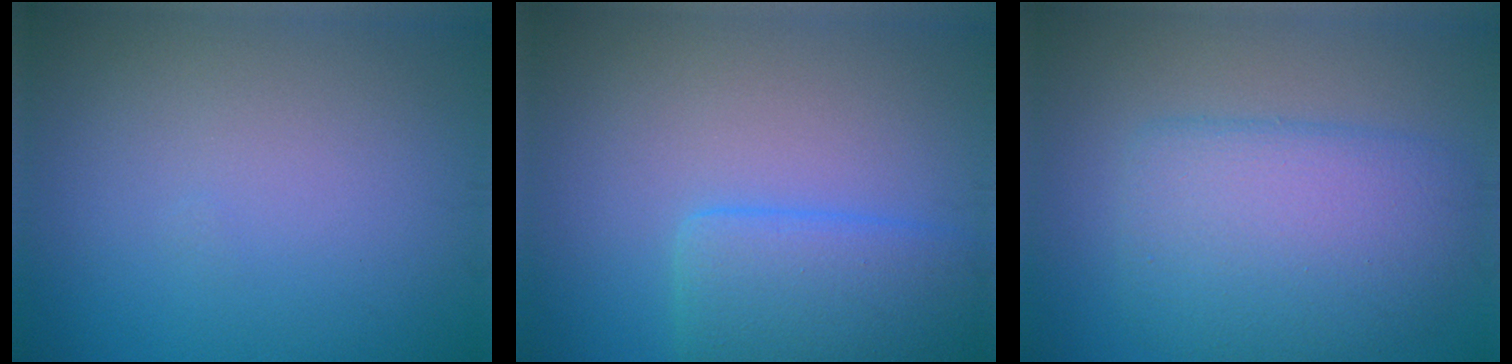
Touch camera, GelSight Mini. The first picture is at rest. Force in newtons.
{"total": 4.6, "press": 4.6, "slide": 0.2}
{"total": 6.6, "press": 6.6, "slide": 0.4}